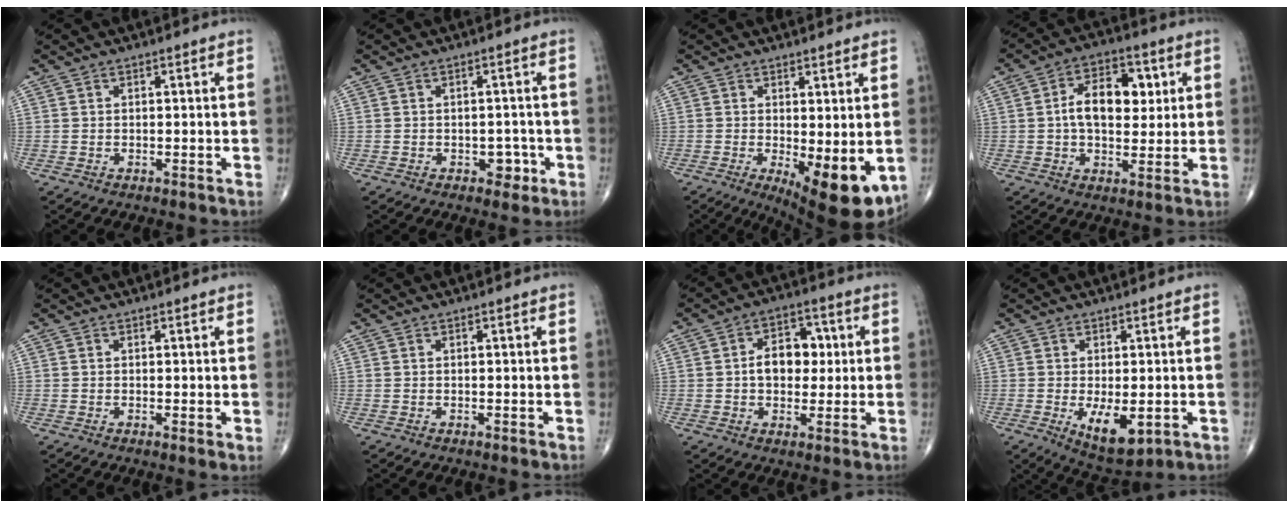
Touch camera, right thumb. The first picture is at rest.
{"total": 3.1, "force": [-1.2, 2.1, 1.8], "torque": [-0.003, 0.008, -0.014]}
{"total": 10.8, "force": [-2.1, 3.8, 9.9], "torque": [-0.128, -0.024, -0.018]}
{"total": 11.8, "force": [1.9, 7.2, 9.1], "torque": [-0.116, 0.008, 0.026]}
{"total": 1.0, "force": [0.1, 0.2, 1.0], "torque": [-0.018, -0.004, -0.001]}
{"total": 0.0}
{"total": 9.0, "force": [0.7, 6.3, 6.4], "torque": [-0.061, 0.015, 0.006]}
{"total": 8.1, "force": [-1.9, 3.7, 6.9], "torque": [-0.102, -0.015, -0.017]}